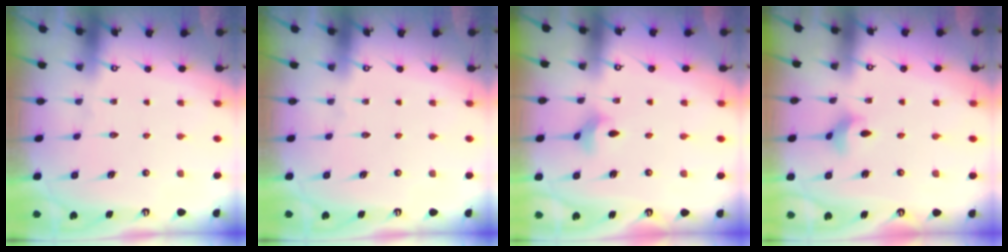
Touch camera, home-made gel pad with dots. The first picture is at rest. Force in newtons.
{"total": 0.0}
{"total": 3.8, "press": 3.7, "slide": 0.4}
{"total": 3.7, "press": 3.6, "slide": 0.6}